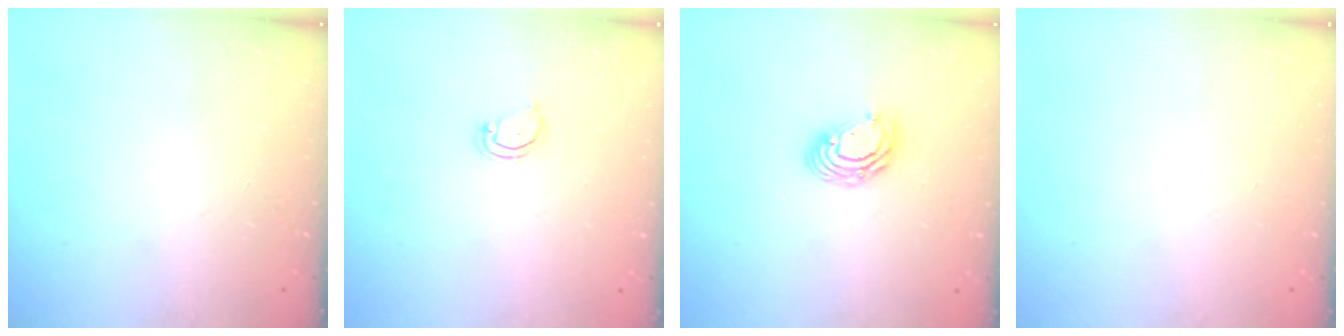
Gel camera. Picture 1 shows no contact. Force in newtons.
{"total": 2.6, "press": 2.6, "slide": 0.2}
{"total": 7.0, "press": 7.0, "slide": 0.8}
{"total": 0.0}